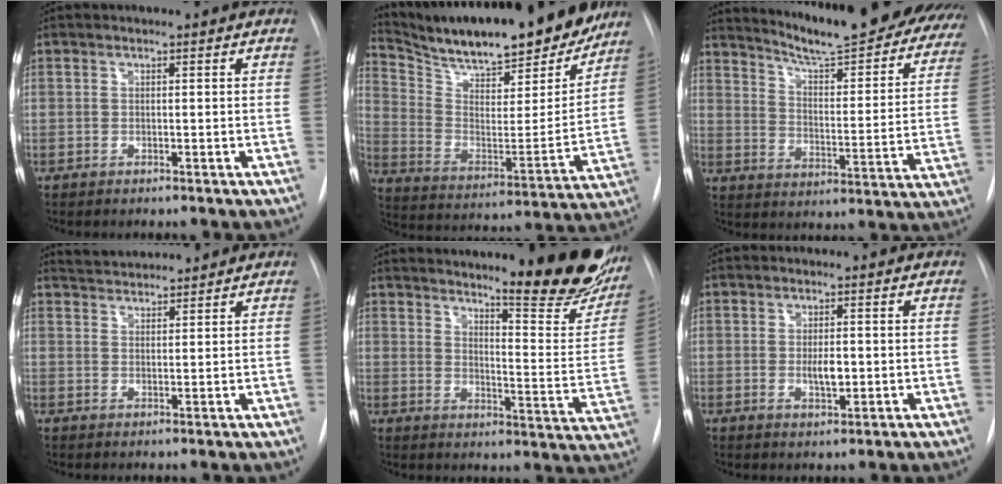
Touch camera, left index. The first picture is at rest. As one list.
[{"total": 25.3, "force": [22.0, 4.9, 11.4], "torque": [-0.197, -0.029, 0.328]}, {"total": 26.6, "force": [23.5, 3.9, 11.9], "torque": [-0.165, -0.083, 0.289]}, {"total": 4.7, "force": [4.6, 0.5, 0.6], "torque": [-0.017, 0.027, 0.080]}, {"total": 22.1, "force": [17.9, 3.0, 12.7], "torque": [-0.165, -0.067, 0.225]}, {"total": 3.1, "force": [-0.3, 1.2, 2.8], "torque": [-0.049, -0.004, -0.003]}]